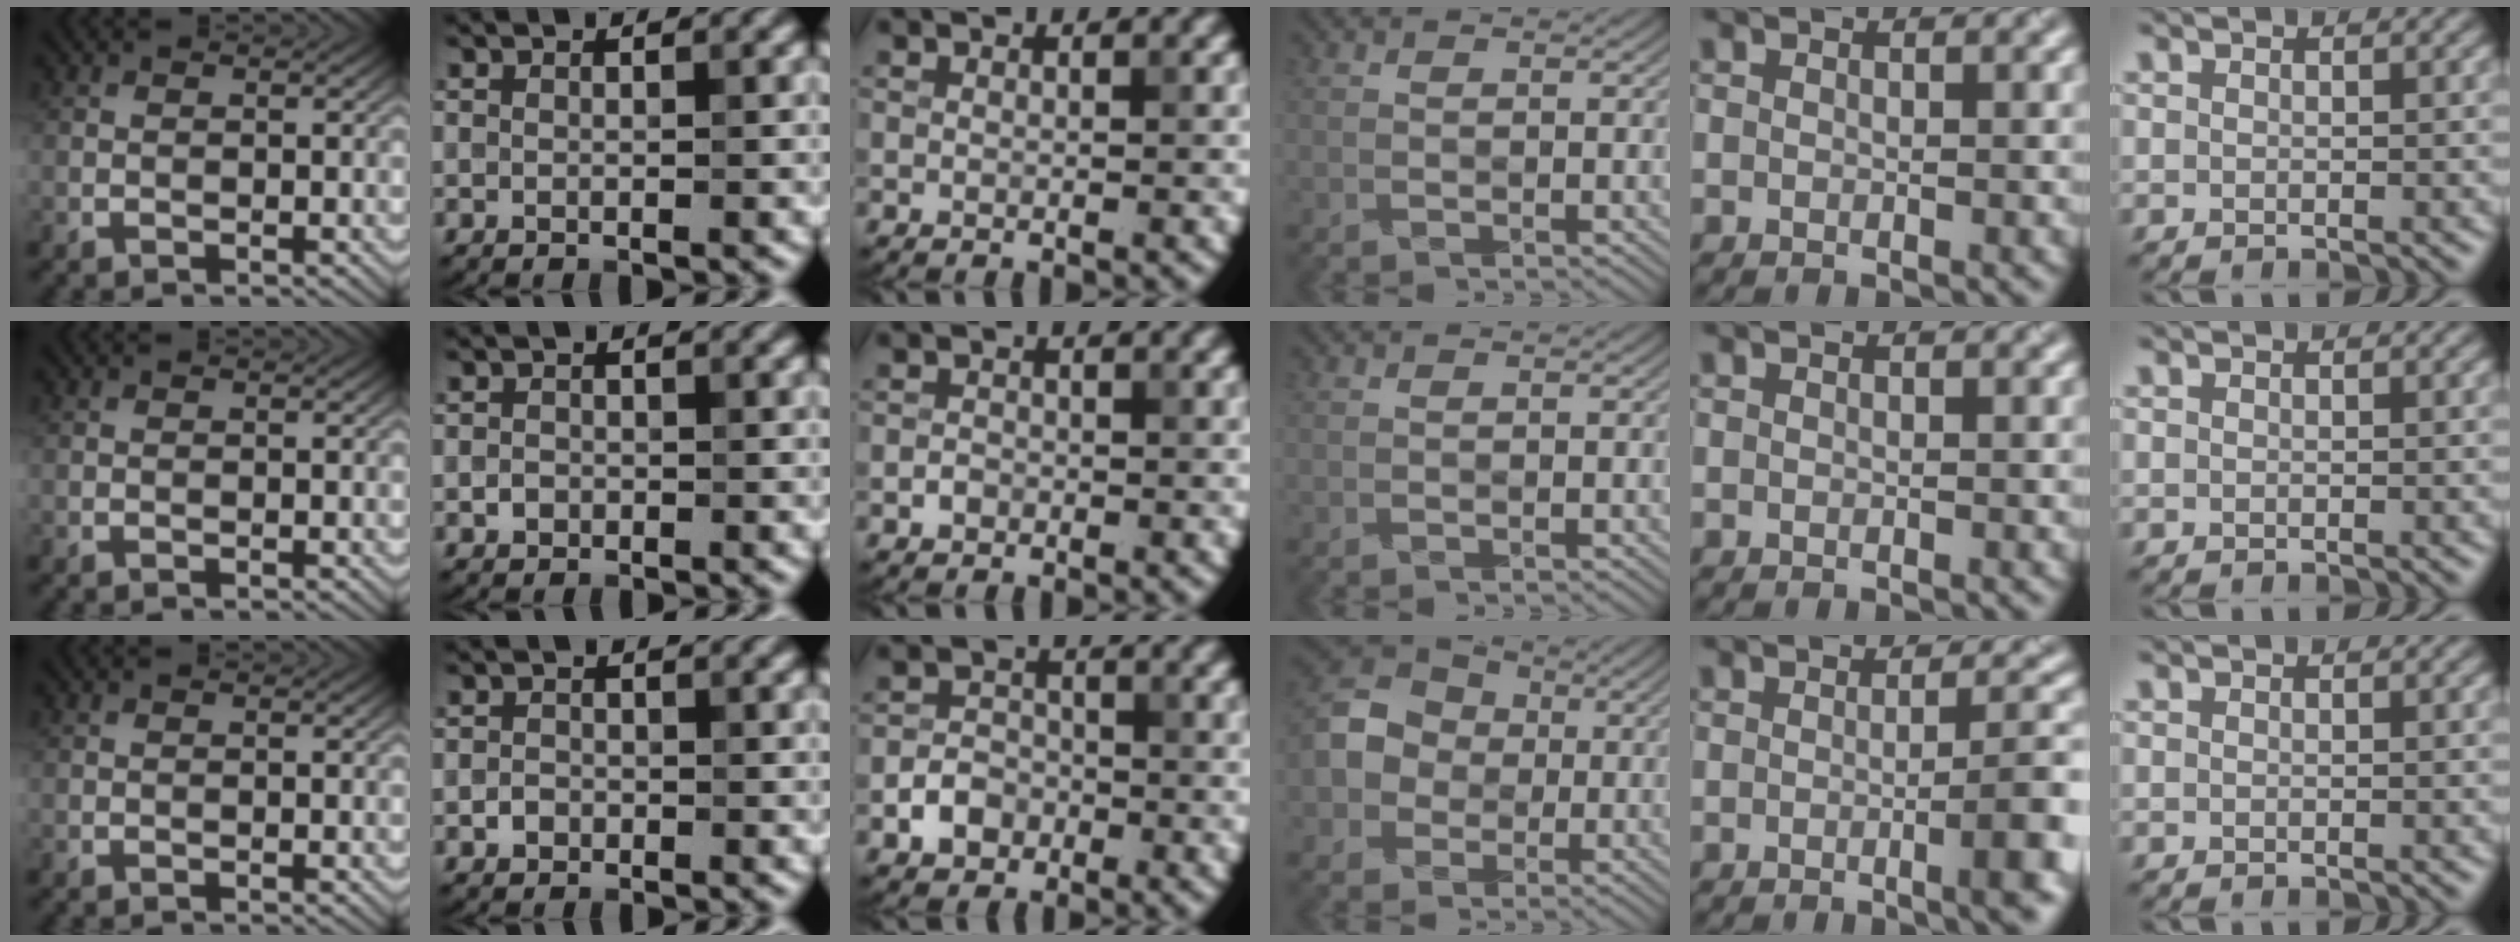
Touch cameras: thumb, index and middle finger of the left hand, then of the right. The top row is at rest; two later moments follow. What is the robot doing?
{"motion": "fold", "object": "paper towel"}